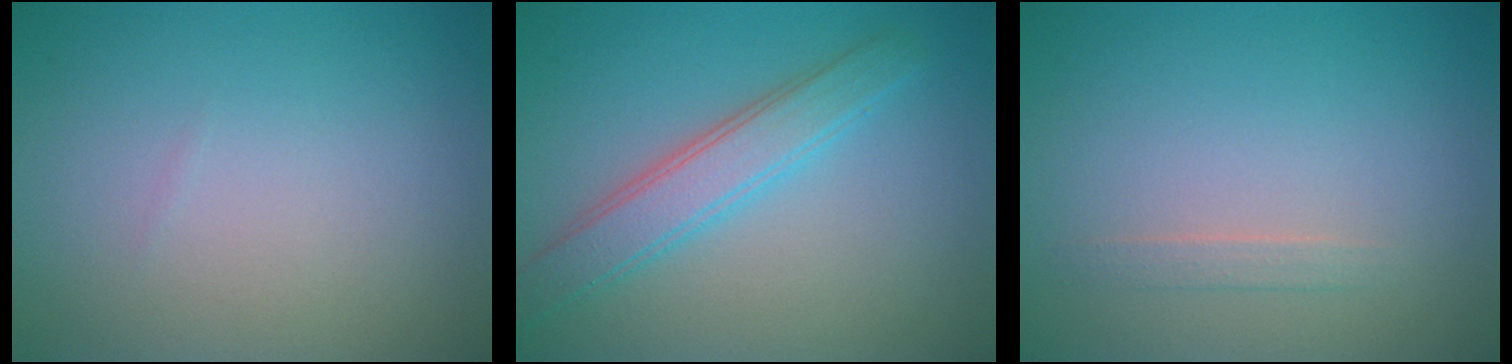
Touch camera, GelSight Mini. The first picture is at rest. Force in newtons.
{"total": 3.7, "press": 3.7, "slide": 0.2}
{"total": 0.9, "press": 0.9, "slide": 0.1}